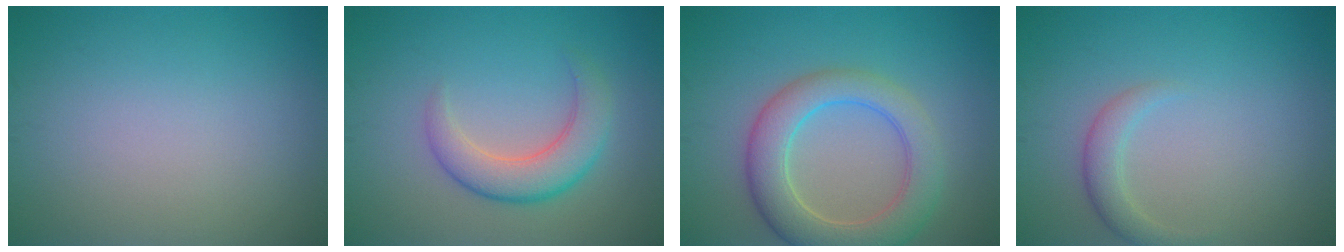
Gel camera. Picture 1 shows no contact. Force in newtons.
{"total": 4.3, "press": 4.3, "slide": 0.3}
{"total": 6.3, "press": 6.3, "slide": 0.5}
{"total": 2.0, "press": 2.0, "slide": 0.1}